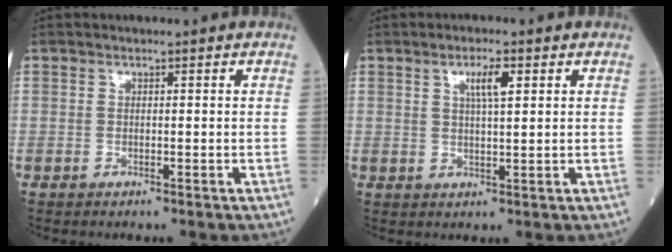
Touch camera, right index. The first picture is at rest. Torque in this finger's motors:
{"motor_torque": [0.14, 0.00, 0.07, 0.02]}